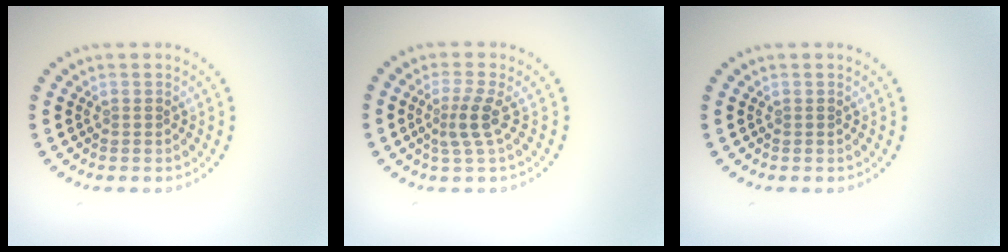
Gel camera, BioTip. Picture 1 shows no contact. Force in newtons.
{"total": 2.5, "press": 1.7, "slide": 1.8}
{"total": 0.0}